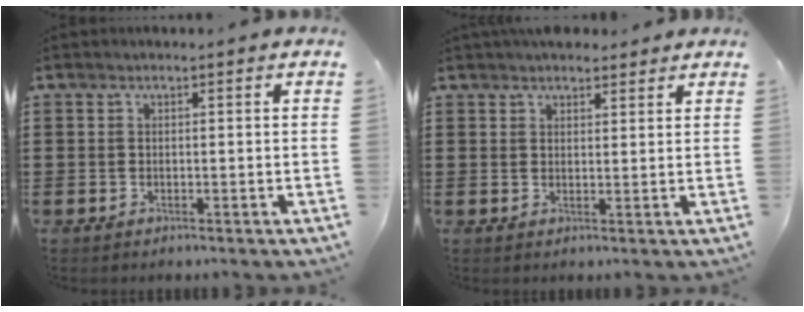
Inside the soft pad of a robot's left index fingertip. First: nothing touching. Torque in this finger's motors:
{"motor_torque": [-0.24, -0.20, -0.57, 0.02]}